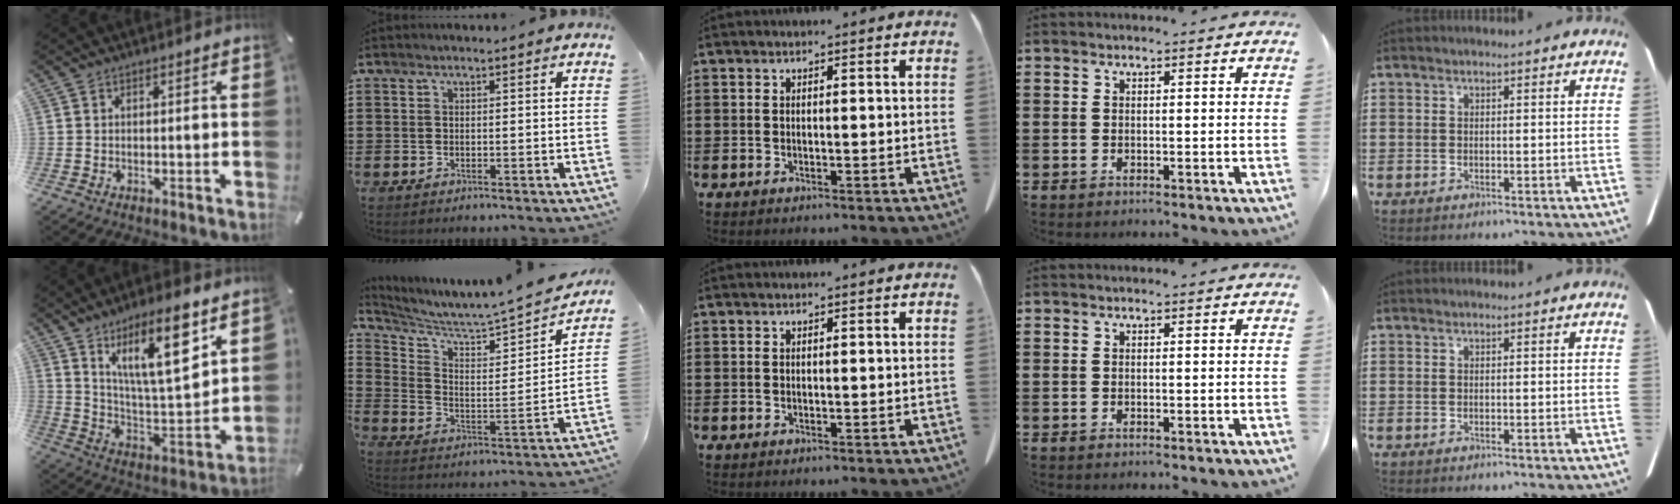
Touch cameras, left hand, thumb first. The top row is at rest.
{"thumb": {"total": 17.3, "force": [10.2, 5.2, 12.9], "torque": [-0.211, -0.050, 0.164]}, "index": {"total": 3.5, "force": [3.3, -0.3, 1.2], "torque": [-0.047, -0.051, 0.044]}}